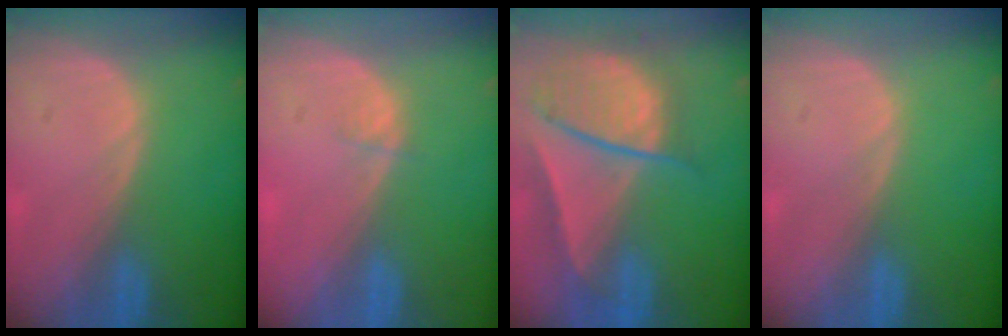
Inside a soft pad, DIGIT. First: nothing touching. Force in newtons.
{"total": 0.8, "press": 0.7, "slide": 0.4}
{"total": 9.4, "press": 8.1, "slide": 4.8}
{"total": 0.0}